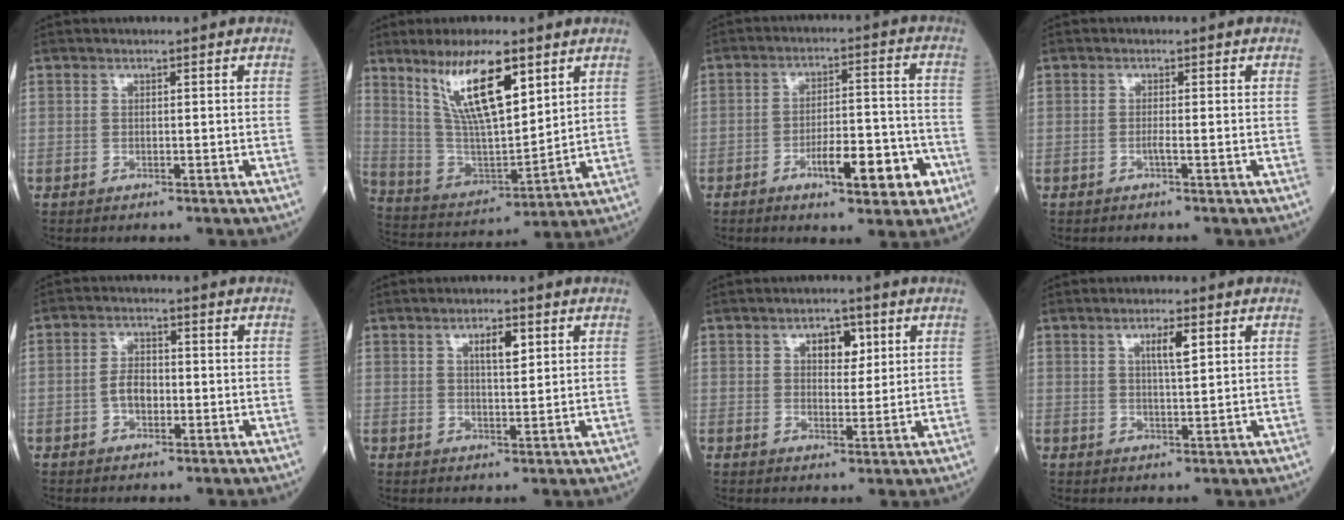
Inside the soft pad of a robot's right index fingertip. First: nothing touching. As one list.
[{"total": 14.7, "force": [8.2, 3.4, 11.7], "torque": [-0.223, 0.002, 0.161]}, {"total": 10.1, "force": [-4.6, 2.6, 8.6], "torque": [-0.128, 0.014, -0.064]}, {"total": 0.8, "force": [-0.4, -0.2, 0.6], "torque": [-0.010, 0.002, -0.010]}, {"total": 3.4, "force": [-0.8, 2.0, 2.6], "torque": [-0.050, 0.009, -0.018]}, {"total": 3.7, "force": [1.6, 1.0, 3.1], "torque": [-0.052, 0.000, 0.026]}, {"total": 4.3, "force": [1.8, 2.3, 3.1], "torque": [-0.043, 0.006, 0.027]}, {"total": 3.4, "force": [1.5, 0.3, 3.1], "torque": [-0.053, 0.000, 0.023]}]